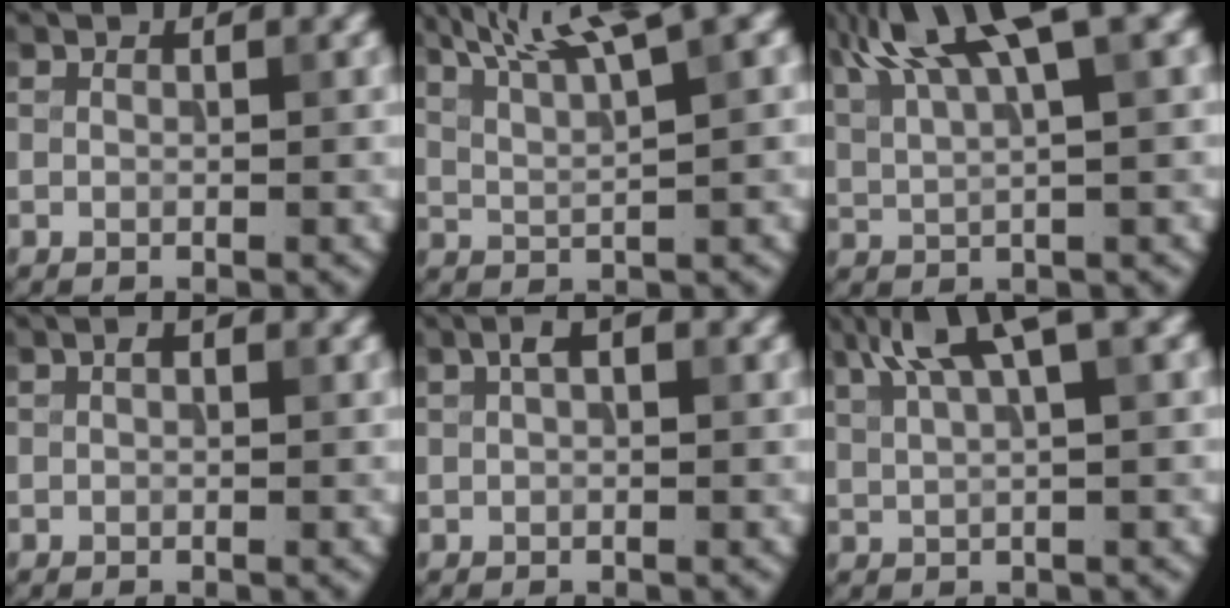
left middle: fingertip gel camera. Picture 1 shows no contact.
{"total": 8.0, "force": [5.3, 1.3, 5.8], "torque": [-0.088, 0.022, 0.075]}
{"total": 11.4, "force": [6.0, 3.1, 9.2], "torque": [-0.163, 0.025, 0.101]}
{"total": 0.7, "force": [0.2, 0.4, 0.6], "torque": [-0.008, 0.002, 0.002]}
{"total": 1.9, "force": [0.8, 0.8, 1.6], "torque": [-0.027, 0.007, 0.012]}
{"total": 6.9, "force": [4.1, 1.6, 5.4], "torque": [-0.089, 0.019, 0.073]}